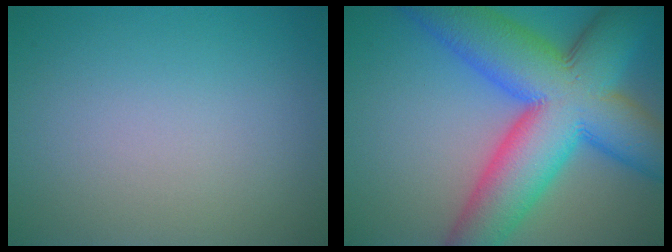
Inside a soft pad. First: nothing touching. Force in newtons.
{"total": 15.4, "press": 15.4, "slide": 0.6}